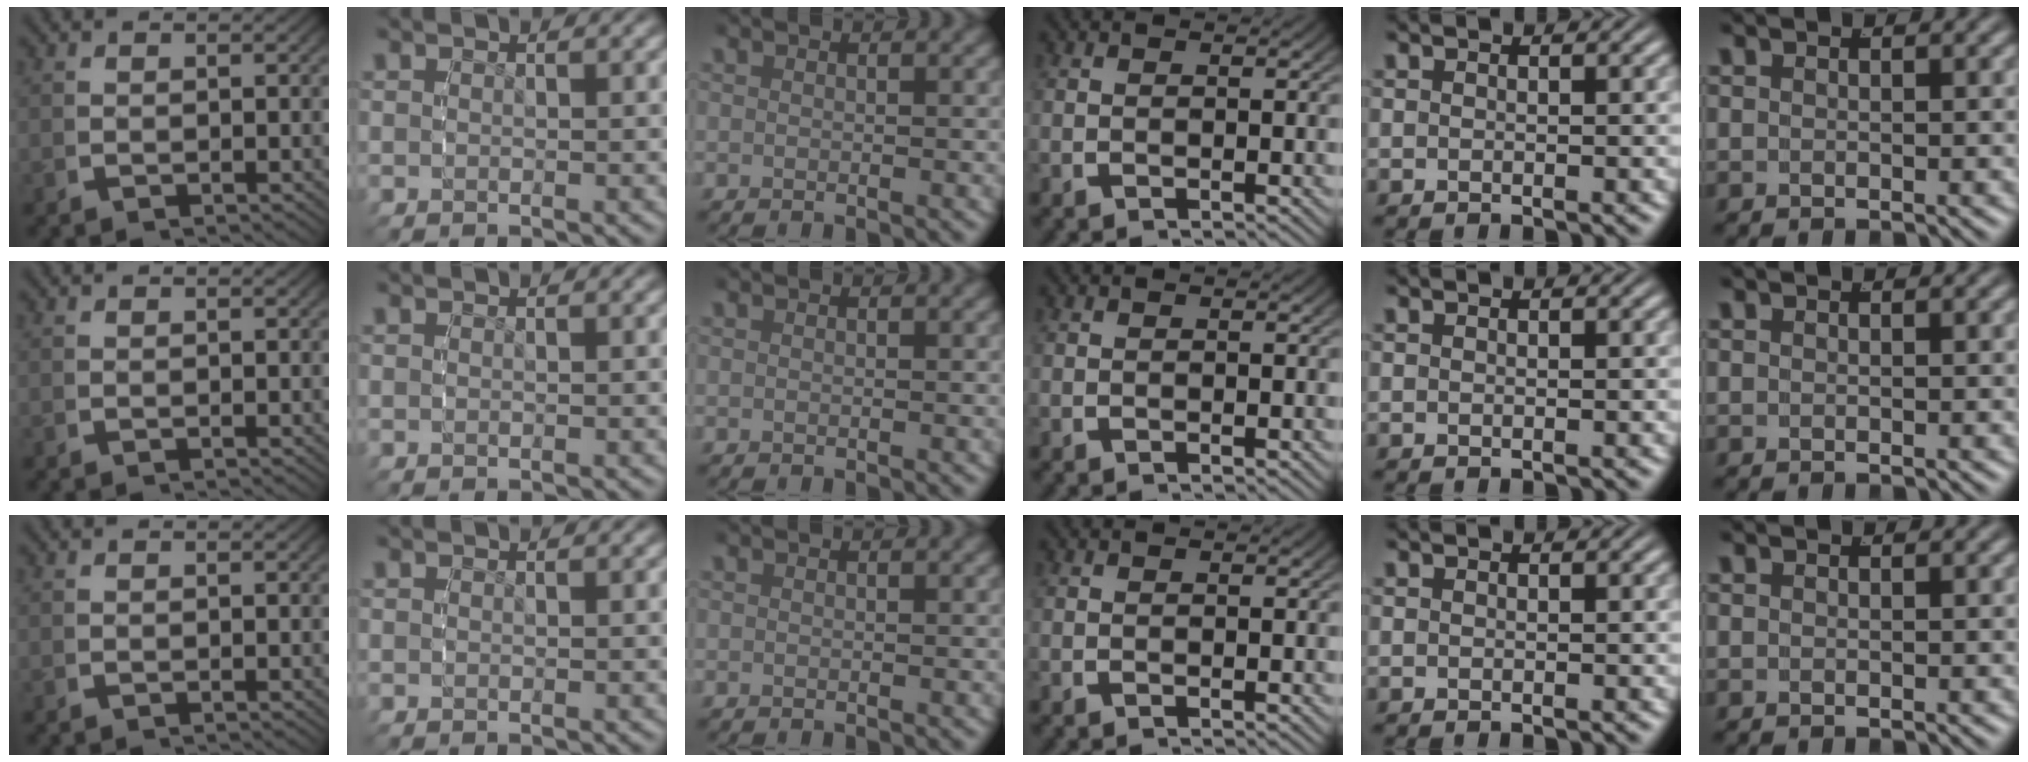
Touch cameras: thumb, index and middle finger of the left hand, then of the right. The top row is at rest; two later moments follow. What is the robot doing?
{"motion": "reach", "object": "backpack"}